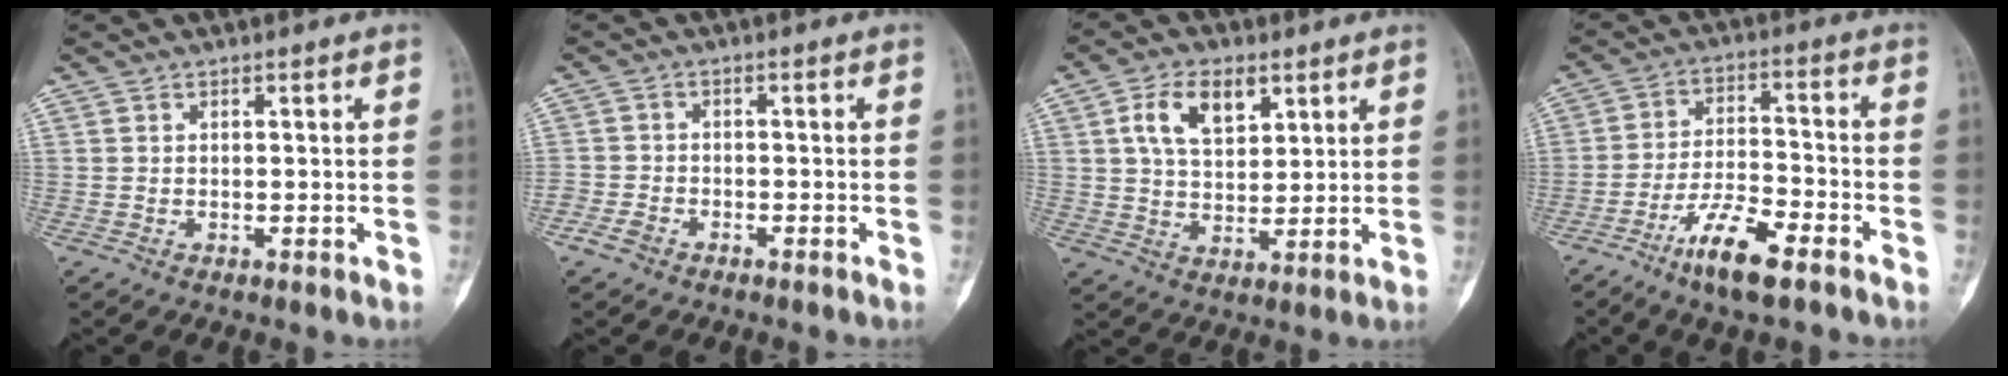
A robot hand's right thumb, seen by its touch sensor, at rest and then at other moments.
{"total": 2.7, "force": [-2.0, 1.5, 0.9], "torque": [-0.019, 0.011, -0.039]}
{"total": 9.2, "force": [3.9, 5.3, 6.5], "torque": [-0.095, -0.012, 0.071]}
{"total": 10.4, "force": [-6.8, 2.5, 7.5], "torque": [-0.139, 0.035, -0.123]}